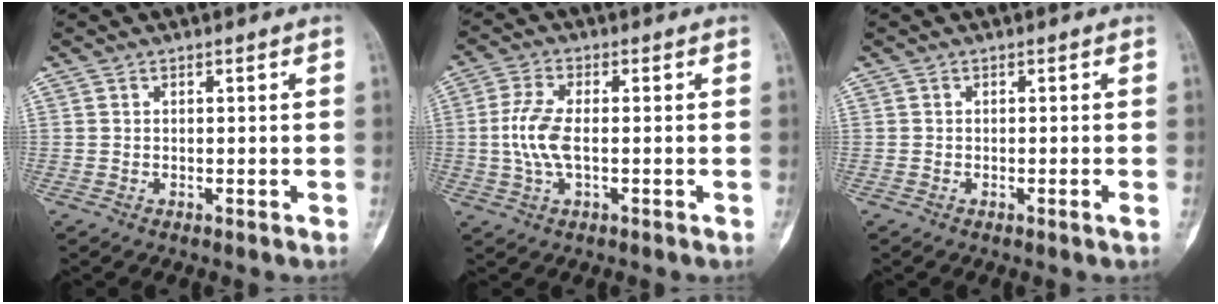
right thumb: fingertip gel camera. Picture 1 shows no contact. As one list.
[{"total": 6.6, "force": [-0.4, 2.5, 6.1], "torque": [-0.152, 0.005, -0.015]}, {"total": 0.5, "force": [-0.3, -0.1, 0.4], "torque": [-0.008, 0.000, -0.003]}]